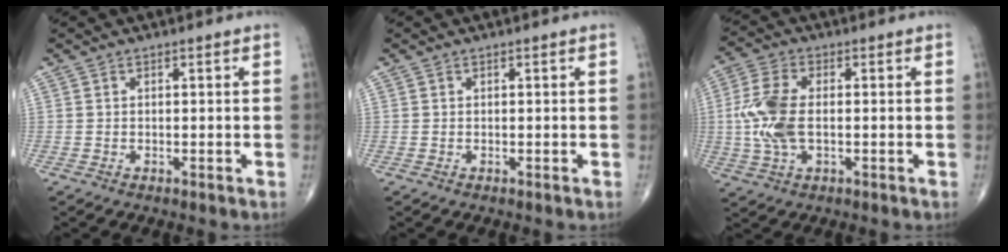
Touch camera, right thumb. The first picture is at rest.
{"total": 0.0}
{"total": 9.7, "force": [-0.3, 5.1, 8.3], "torque": [-0.194, 0.007, -0.008]}